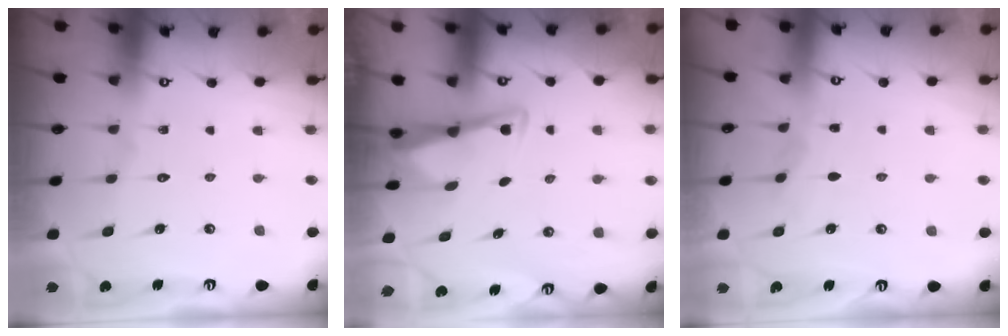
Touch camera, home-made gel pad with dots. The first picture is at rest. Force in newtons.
{"total": 3.1, "press": 3.1, "slide": 0.4}
{"total": 3.2, "press": 3.2, "slide": 0.4}